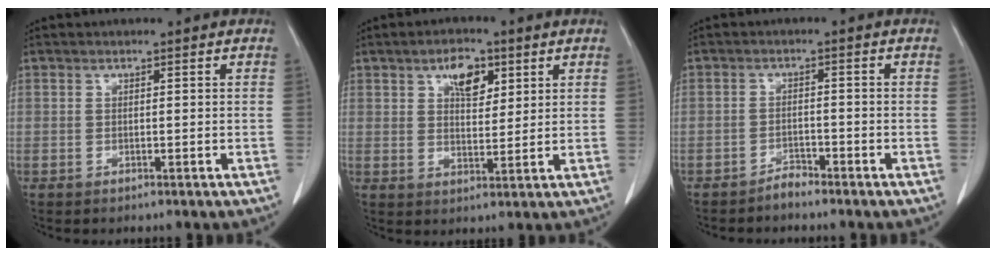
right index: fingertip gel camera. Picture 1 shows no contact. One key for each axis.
{"total": 5.8, "fx": 2.9, "fy": 3.0, "fz": 4.0, "tx": -0.067, "ty": 0.005, "tz": 0.049}
{"total": 1.9, "fx": -1.8, "fy": 0.3, "fz": 0.4, "tx": -0.002, "ty": 0.000, "tz": -0.031}